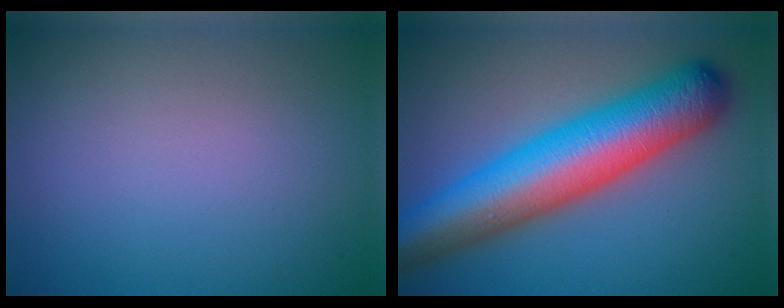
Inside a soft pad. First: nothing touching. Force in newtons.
{"total": 11.9, "press": 11.9, "slide": 0.3}